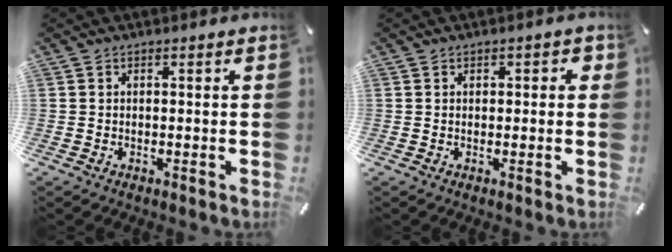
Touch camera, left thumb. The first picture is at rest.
{"total": 1.1, "force": [0.0, 0.9, 0.6], "torque": [-0.004, 0.003, -0.005]}